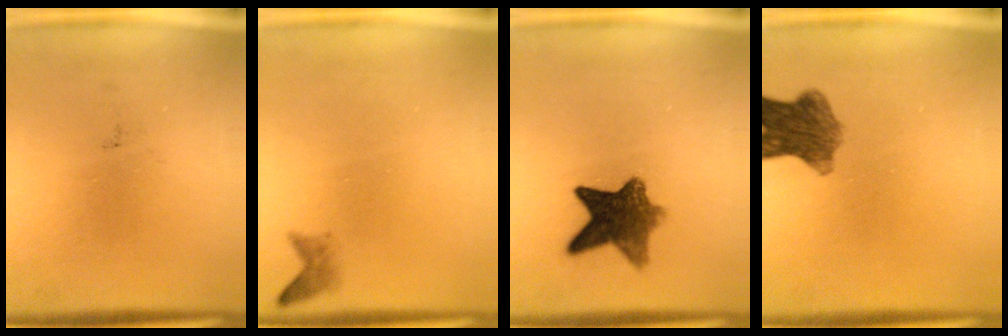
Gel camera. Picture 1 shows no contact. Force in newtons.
{"total": 1.3}
{"total": 8.2}
{"total": 7.2}